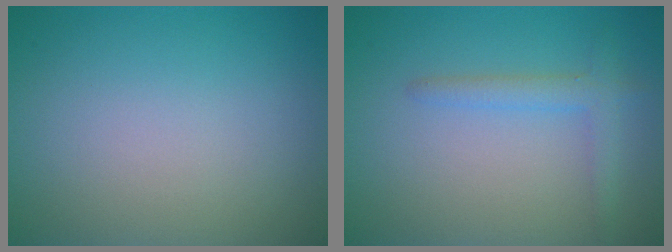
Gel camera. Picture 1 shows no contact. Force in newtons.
{"total": 2.1, "press": 2.1, "slide": 0.1}